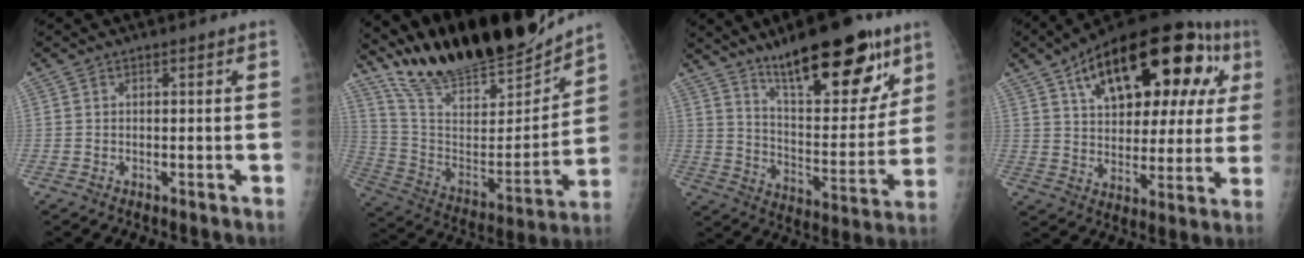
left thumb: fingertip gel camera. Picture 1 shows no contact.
{"total": 23.7, "force": [21.5, 4.7, 8.8], "torque": [-0.122, -0.104, 0.364]}
{"total": 22.7, "force": [14.5, 7.5, 15.9], "torque": [-0.194, -0.070, 0.233]}
{"total": 27.2, "force": [11.1, 12.8, 21.3], "torque": [-0.283, 0.018, 0.163]}